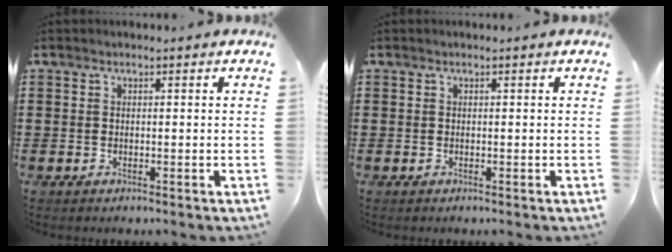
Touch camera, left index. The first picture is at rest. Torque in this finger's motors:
{"motor_torque": [0.00, 0.01, -0.02, 0.01]}